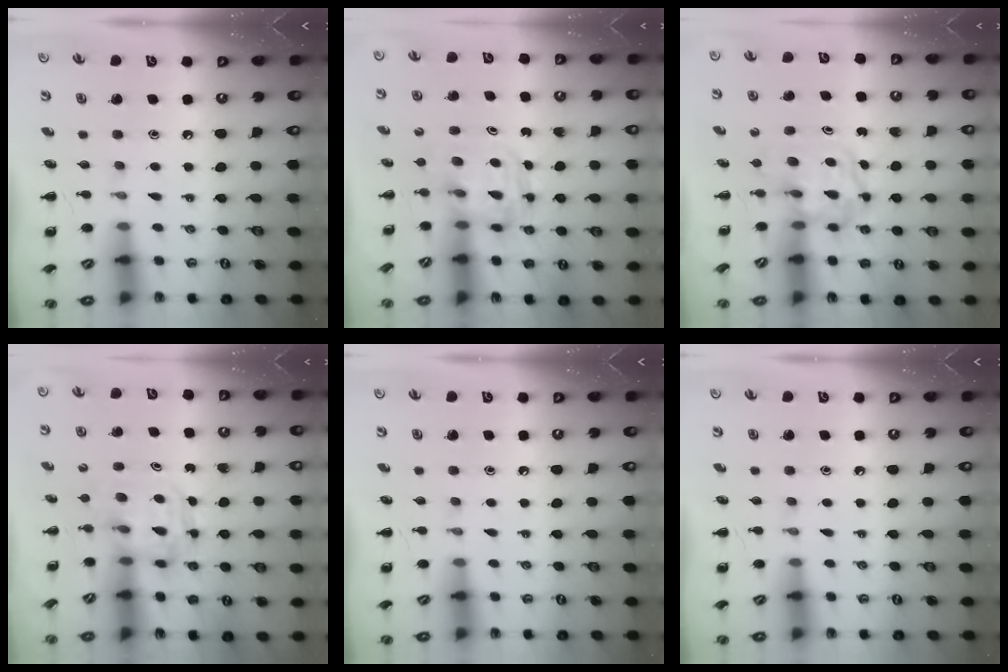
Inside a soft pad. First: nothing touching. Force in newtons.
{"total": 3.8, "press": 3.8, "slide": 0.2}
{"total": 3.8, "press": 3.7, "slide": 0.5}
{"total": 3.8, "press": 3.7, "slide": 0.2}
{"total": 0.0}
{"total": 0.0}